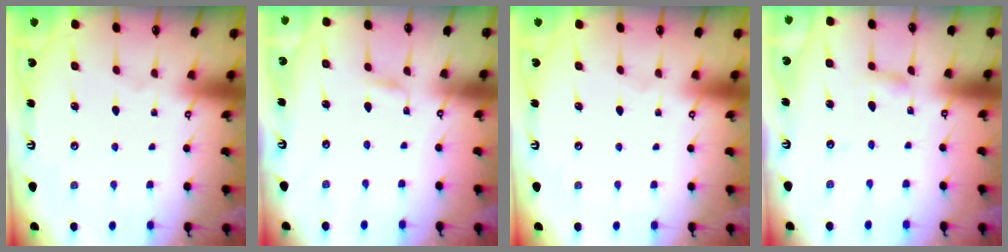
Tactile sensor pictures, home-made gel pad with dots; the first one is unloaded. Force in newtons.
{"total": 1.8, "press": 1.8, "slide": 0.2}
{"total": 0.0}
{"total": 2.9, "press": 2.9, "slide": 0.1}